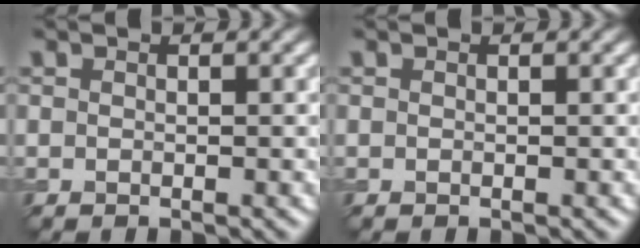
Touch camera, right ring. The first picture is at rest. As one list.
[{"total": 0.0}]